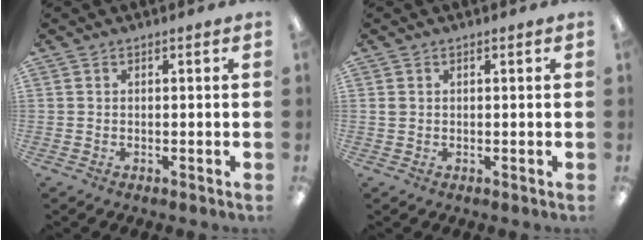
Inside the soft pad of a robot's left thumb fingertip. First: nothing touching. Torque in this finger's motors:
{"motor_torque": [-0.18, -0.14, -0.02, -0.12, 0.00]}